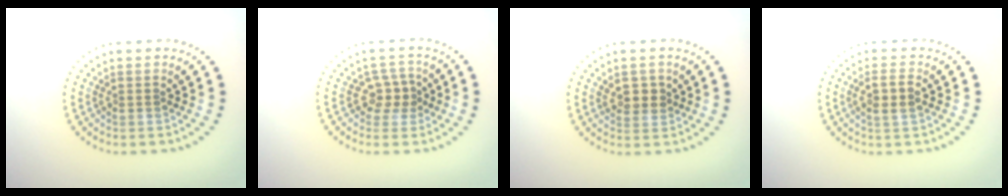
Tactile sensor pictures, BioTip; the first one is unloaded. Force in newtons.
{"total": 2.2, "press": 2.0, "slide": 1.1}
{"total": 1.7, "press": 1.6, "slide": 0.5}
{"total": 2.3, "press": 2.2, "slide": 0.7}